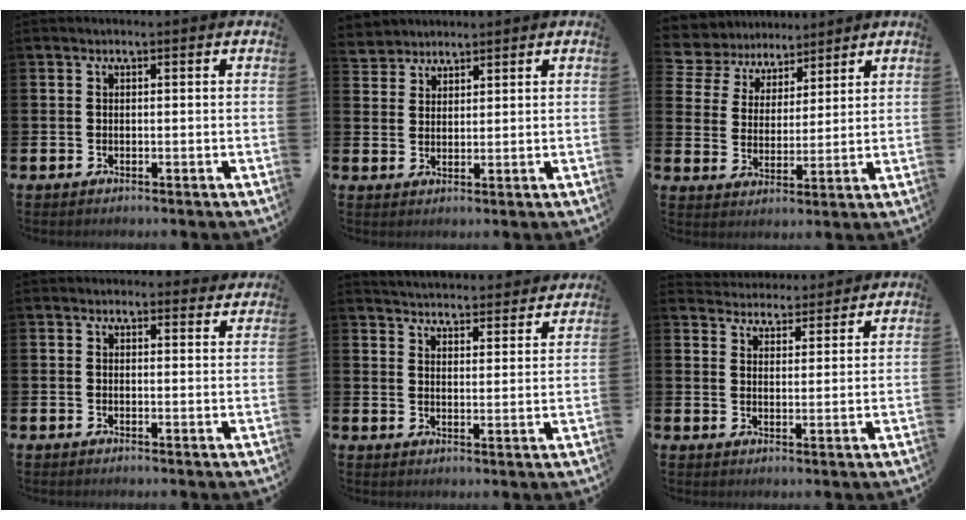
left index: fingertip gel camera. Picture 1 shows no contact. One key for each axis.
{"total": 3.3, "fx": 3.1, "fy": 0.9, "fz": -0.6, "tx": 0.002, "ty": -0.013, "tz": 0.060}
{"total": 5.5, "fx": 4.8, "fy": 2.6, "fz": -0.9, "tx": -0.025, "ty": -0.033, "tz": 0.086}
{"total": 1.0, "fx": 0.9, "fy": 0.5, "fz": 0.1, "tx": 0.005, "ty": -0.001, "tz": 0.015}
{"total": 4.8, "fx": 4.8, "fy": 0.5, "fz": 0.0, "tx": -0.015, "ty": -0.037, "tz": 0.086}
{"total": 4.2, "fx": 4.2, "fy": 0.7, "fz": -0.3, "tx": -0.005, "ty": -0.027, "tz": 0.076}